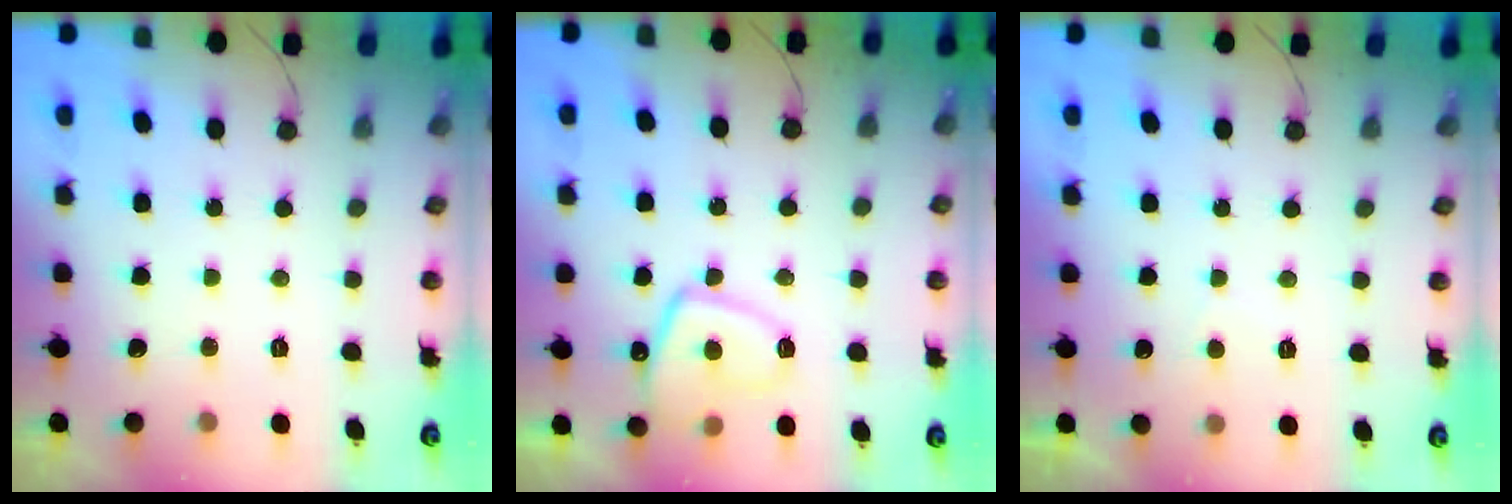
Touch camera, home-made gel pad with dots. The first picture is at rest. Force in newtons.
{"total": 10.9, "press": 10.8, "slide": 1.3}
{"total": 1.7, "press": 1.5, "slide": 0.7}